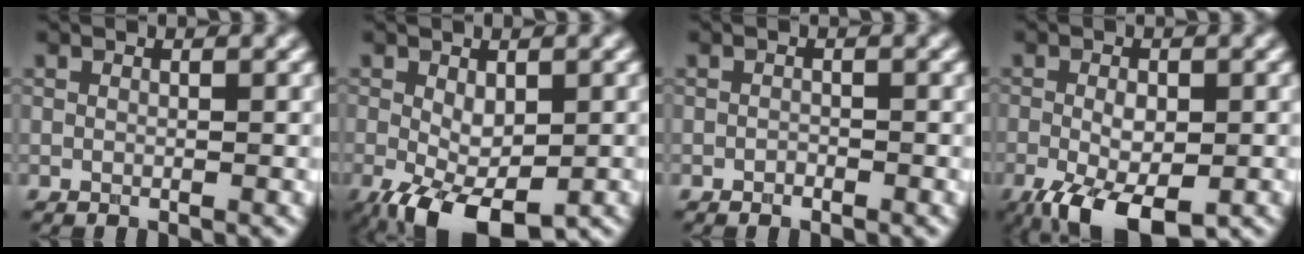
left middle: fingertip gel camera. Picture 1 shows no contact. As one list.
[{"total": 6.0, "force": [-2.2, 3.0, 4.7], "torque": [-0.101, -0.015, -0.034]}, {"total": 0.5, "force": [-0.4, 0.3, 0.2], "torque": [-0.002, -0.001, -0.007]}, {"total": 6.7, "force": [-3.1, 2.9, 5.1], "torque": [-0.096, -0.010, -0.049]}]